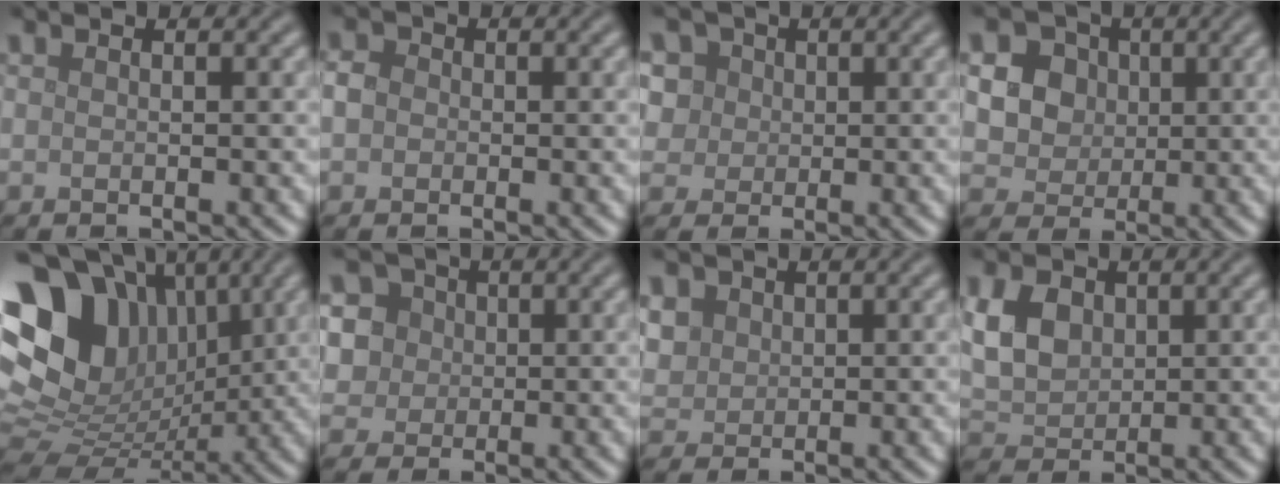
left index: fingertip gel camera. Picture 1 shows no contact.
{"total": 1.8, "force": [-0.1, 1.6, 0.7], "torque": [-0.007, 0.003, -0.012]}
{"total": 7.1, "force": [3.4, 5.4, 3.1], "torque": [-0.052, 0.024, 0.028]}
{"total": 6.4, "force": [1.9, 5.4, 2.8], "torque": [-0.056, 0.016, 0.026]}
{"total": 15.6, "force": [4.9, 11.4, 9.4], "torque": [-0.181, 0.014, 0.095]}
{"total": 7.0, "force": [3.0, 5.7, 2.8], "torque": [-0.041, 0.024, 0.023]}
{"total": 3.8, "force": [1.5, 3.2, 1.5], "torque": [-0.052, 0.010, 0.031]}
{"total": 5.5, "force": [1.6, 4.1, 3.4], "torque": [-0.091, 0.014, 0.027]}